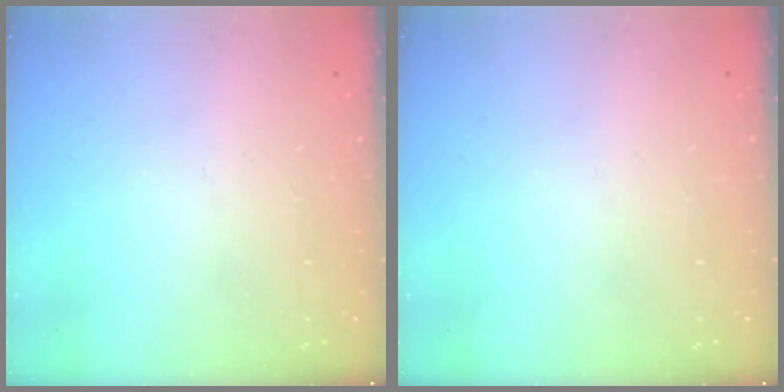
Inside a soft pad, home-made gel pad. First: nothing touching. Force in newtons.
{"total": 0.0}